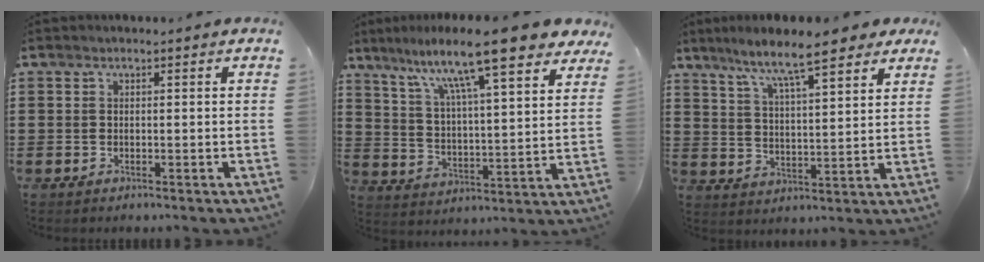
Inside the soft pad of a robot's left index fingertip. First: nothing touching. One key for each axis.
{"total": 13.0, "fx": 10.2, "fy": 1.1, "fz": 7.9, "tx": -0.162, "ty": -0.055, "tz": 0.164}
{"total": 8.6, "fx": 7.1, "fy": 1.0, "fz": 4.7, "tx": -0.108, "ty": -0.030, "tz": 0.118}